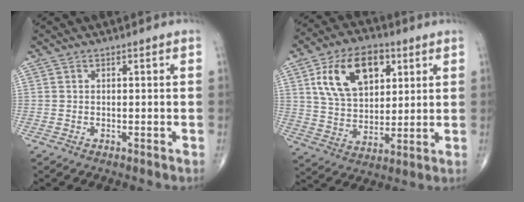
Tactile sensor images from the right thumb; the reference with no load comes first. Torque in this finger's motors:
{"motor_torque": [1.51, 2.17, 0.13, 0.06, 0.27]}